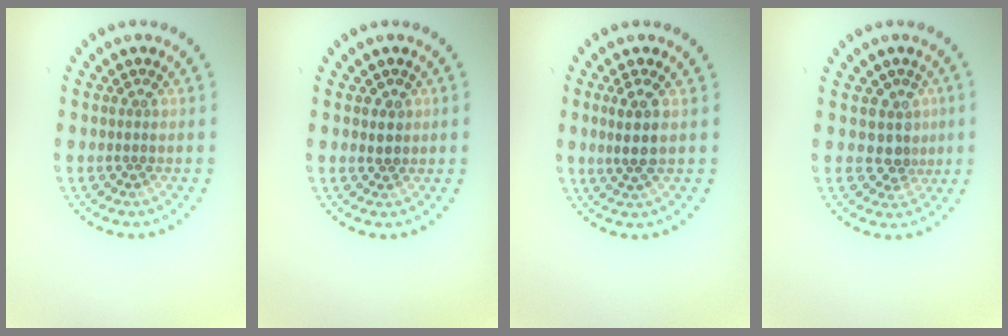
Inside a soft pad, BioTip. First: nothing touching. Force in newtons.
{"total": 0.7, "press": 0.7, "slide": 0.3}
{"total": 2.4, "press": 2.2, "slide": 1.0}
{"total": 2.7, "press": 2.1, "slide": 1.7}